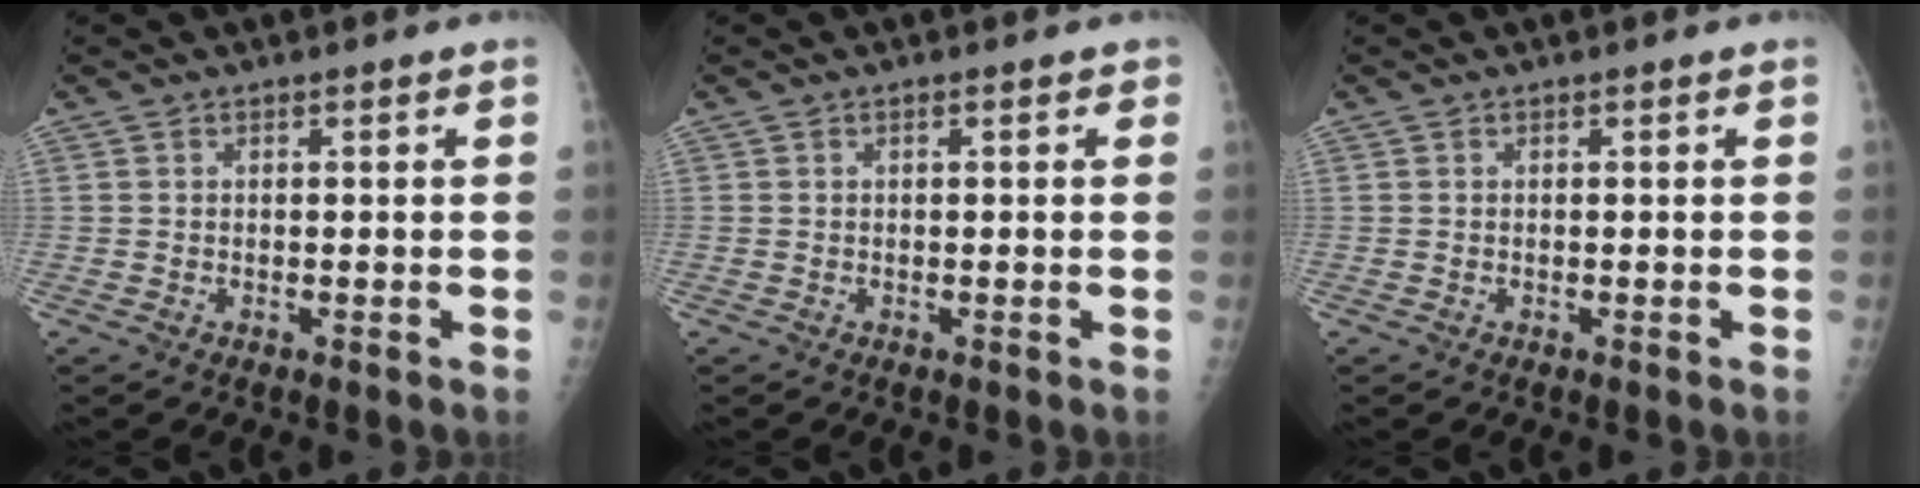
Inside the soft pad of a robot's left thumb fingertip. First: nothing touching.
{"total": 0.9, "force": [0.4, 0.5, 0.6], "torque": [-0.001, 0.000, 0.002]}
{"total": 0.0}